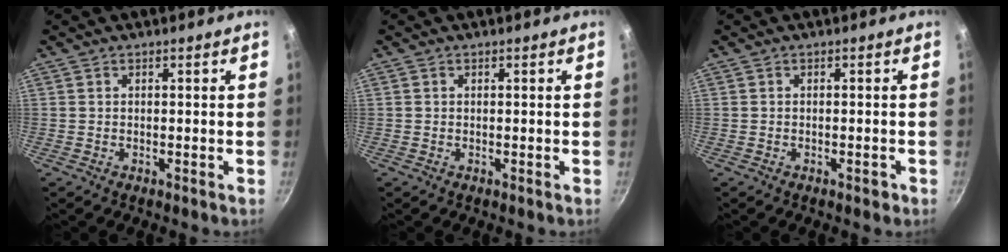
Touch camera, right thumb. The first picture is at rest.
{"total": 0.0}
{"total": 1.3, "force": [-0.7, 0.6, 0.9], "torque": [-0.012, 0.008, -0.006]}